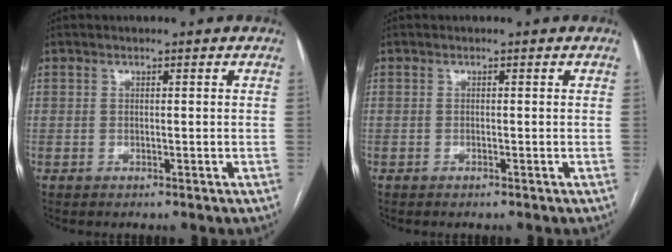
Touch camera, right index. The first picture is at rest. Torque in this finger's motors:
{"motor_torque": [0.03, -0.02, 0.01, 0.01]}